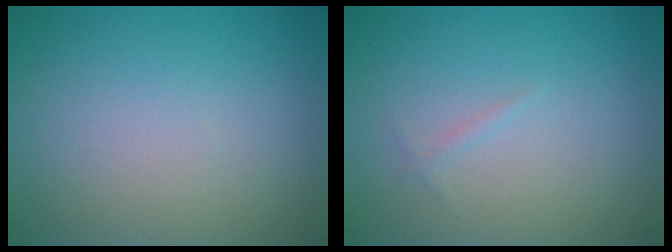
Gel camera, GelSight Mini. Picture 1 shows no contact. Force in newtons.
{"total": 0.5, "press": 0.5, "slide": 0.0}